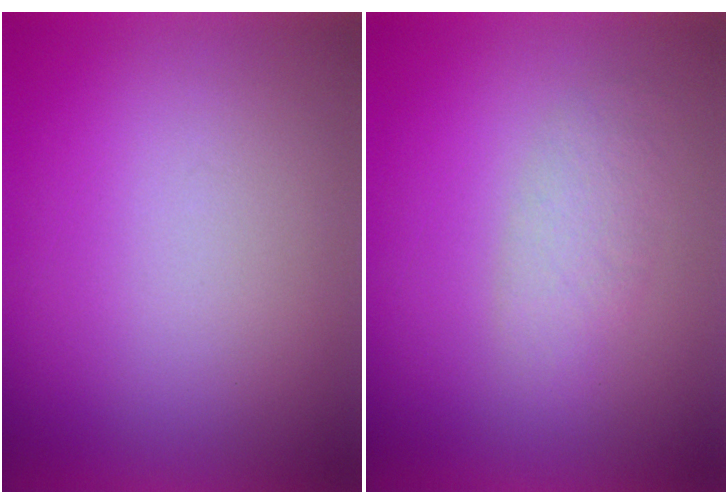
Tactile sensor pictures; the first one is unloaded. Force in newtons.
{"total": 2.7}